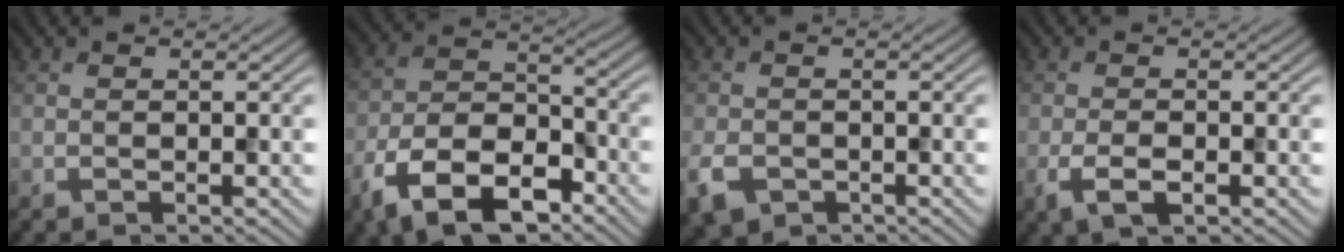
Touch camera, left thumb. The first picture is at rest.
{"total": 12.5, "force": [-7.7, 6.2, 7.6], "torque": [-0.156, -0.013, -0.154]}
{"total": 4.3, "force": [-2.2, 3.0, 2.1], "torque": [-0.060, -0.013, -0.048]}
{"total": 3.6, "force": [-1.6, 1.6, 2.7], "torque": [-0.059, -0.006, -0.033]}